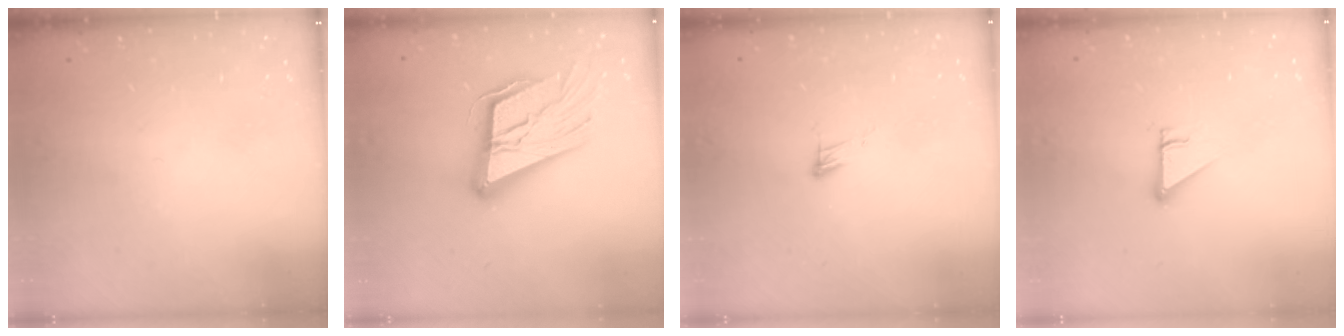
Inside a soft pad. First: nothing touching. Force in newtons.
{"total": 23.6, "press": 23.1, "slide": 4.9}
{"total": 4.0, "press": 4.0, "slide": 0.3}
{"total": 2.7, "press": 2.7, "slide": 0.1}